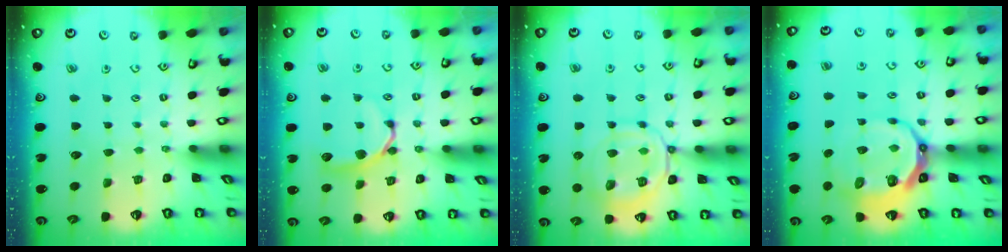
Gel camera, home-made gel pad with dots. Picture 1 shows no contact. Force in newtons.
{"total": 8.5, "press": 8.4, "slide": 1.1}
{"total": 13.0, "press": 13.0, "slide": 1.4}
{"total": 11.5, "press": 11.0, "slide": 3.6}